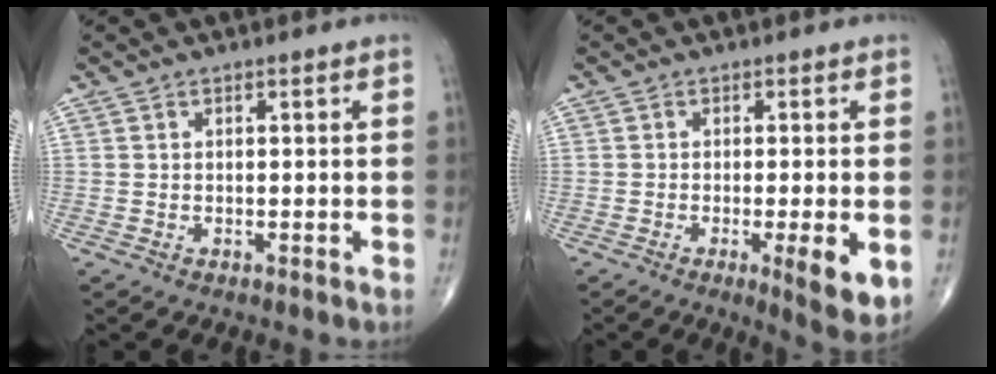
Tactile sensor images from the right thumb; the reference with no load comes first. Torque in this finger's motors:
{"motor_torque": [0.80, 0.97, 0.69, -0.14, 0.21]}